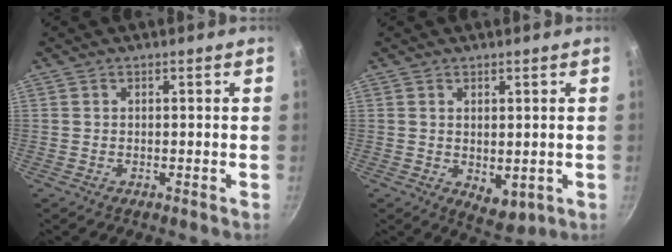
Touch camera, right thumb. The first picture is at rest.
{"total": 5.0, "force": [0.1, 3.0, 3.9], "torque": [-0.046, -0.016, 0.011]}